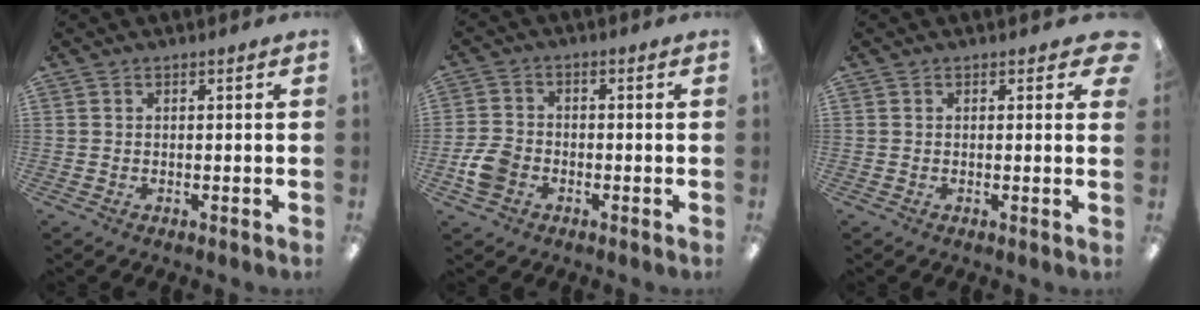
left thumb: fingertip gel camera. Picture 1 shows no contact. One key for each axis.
{"total": 6.3, "fx": -2.3, "fy": 4.8, "fz": 3.4, "tx": -0.071, "ty": 0.014, "tz": -0.041}
{"total": 1.2, "fx": 0.7, "fy": 0.6, "fz": 0.7, "tx": 0.001, "ty": -0.003, "tz": 0.009}